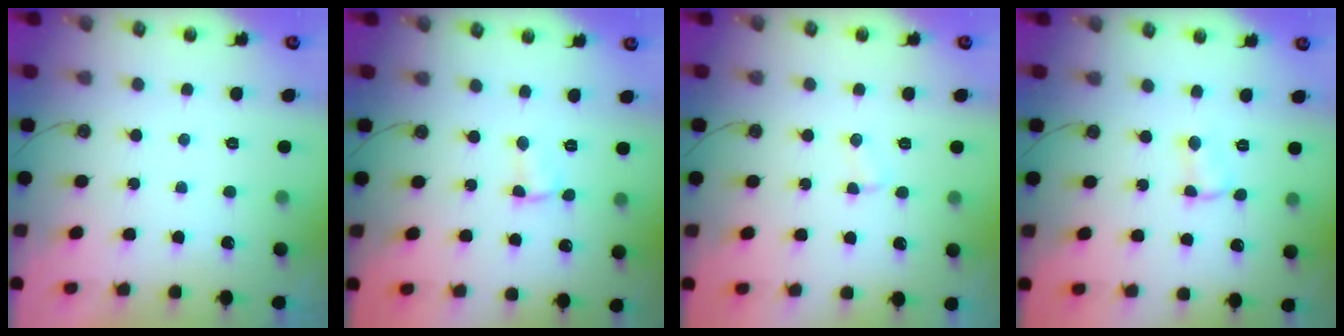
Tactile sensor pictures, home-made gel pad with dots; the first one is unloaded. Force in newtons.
{"total": 3.7, "press": 1.4, "slide": 3.4}
{"total": 2.8, "press": 2.8, "slide": 0.3}
{"total": 2.5, "press": 2.5, "slide": 0.4}